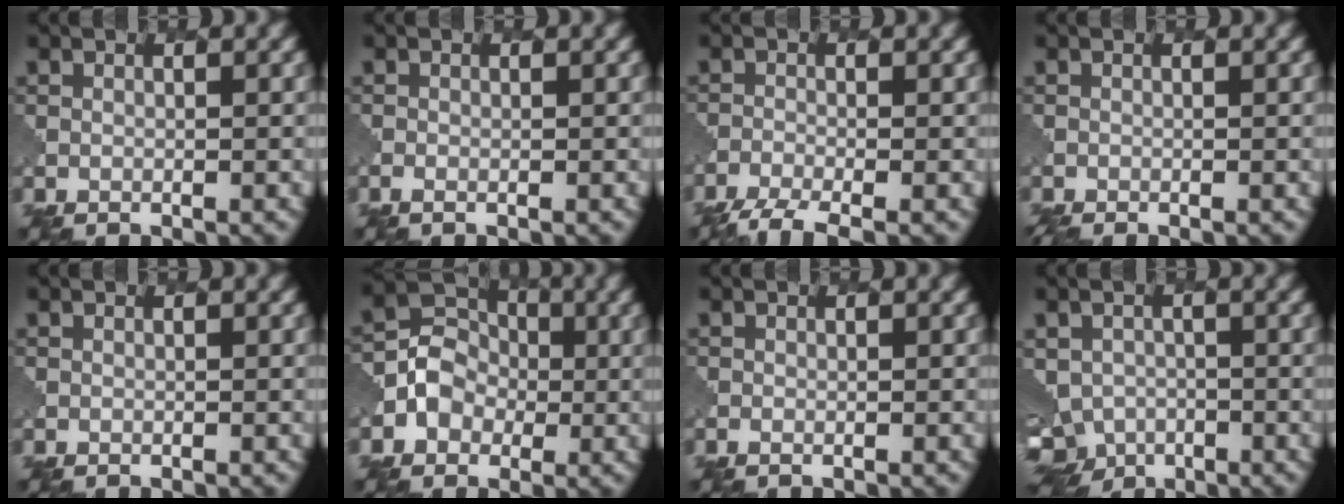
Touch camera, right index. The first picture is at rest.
{"total": 0.6, "force": [-0.4, 0.3, 0.4], "torque": [-0.005, 0.000, -0.006]}
{"total": 3.1, "force": [-2.7, 0.5, 1.5], "torque": [-0.030, -0.009, -0.057]}
{"total": 1.9, "force": [-1.4, 0.5, 1.1], "torque": [-0.003, -0.001, -0.017]}
{"total": 0.0}
{"total": 3.6, "force": [-0.6, 3.3, 1.2], "torque": [-0.011, 0.006, -0.013]}
{"total": 0.0}
{"total": 5.7, "force": [-2.6, 4.5, 2.3], "torque": [-0.037, -0.022, -0.030]}